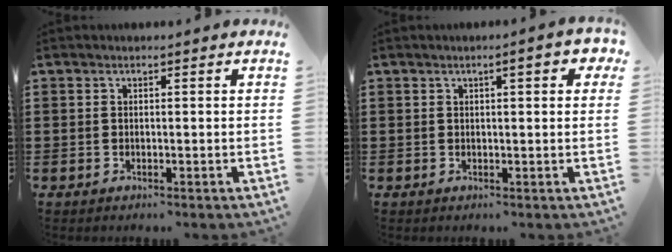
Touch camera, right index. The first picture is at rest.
{"total": 3.1, "force": [1.1, 0.5, 2.8], "torque": [-0.041, -0.002, 0.013]}